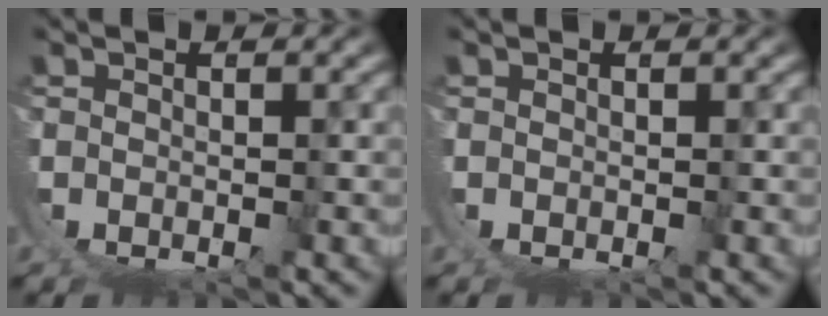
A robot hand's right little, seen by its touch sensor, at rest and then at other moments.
{"total": 0.0}